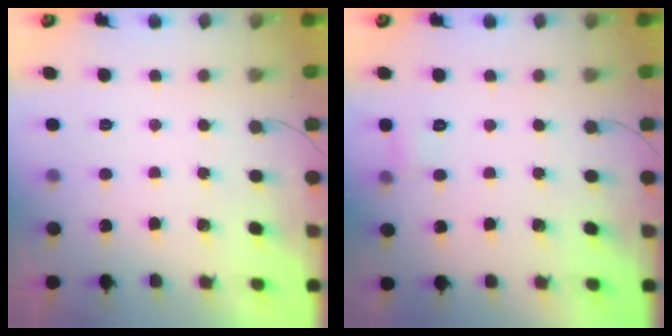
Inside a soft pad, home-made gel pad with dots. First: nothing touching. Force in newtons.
{"total": 3.7, "press": 3.5, "slide": 1.2}